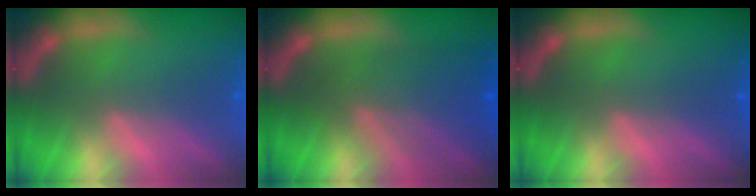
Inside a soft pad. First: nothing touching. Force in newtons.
{"total": 7.1}
{"total": 0.0}